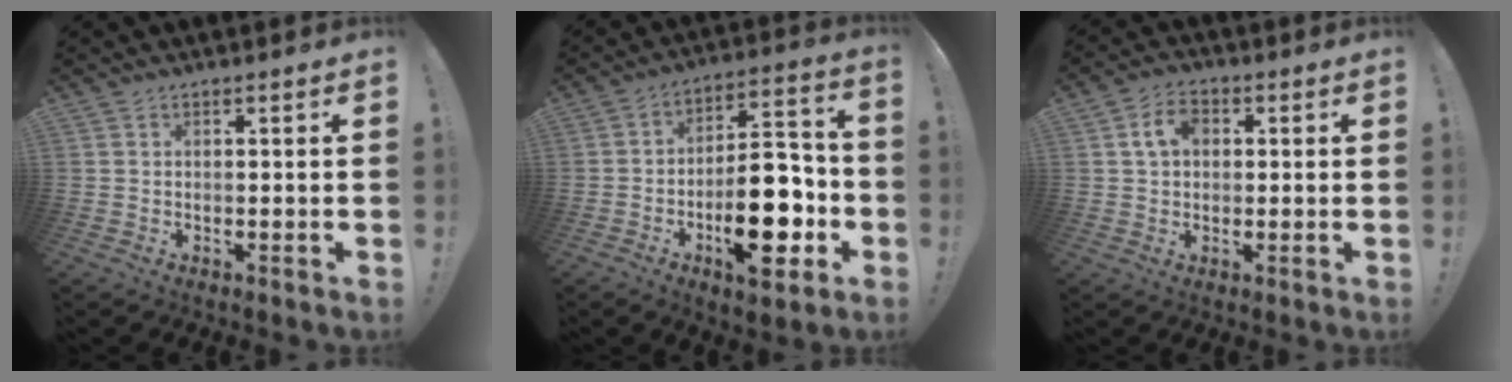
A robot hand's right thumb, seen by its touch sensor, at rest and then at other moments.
{"total": 20.1, "force": [-6.7, 9.6, 16.4], "torque": [-0.247, 0.049, -0.097]}
{"total": 7.3, "force": [1.8, 5.2, 4.8], "torque": [-0.075, 0.012, 0.034]}